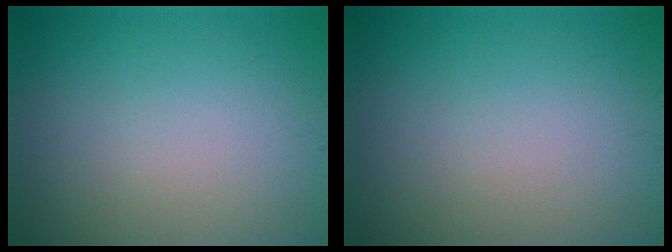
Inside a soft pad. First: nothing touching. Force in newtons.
{"total": 0.0}